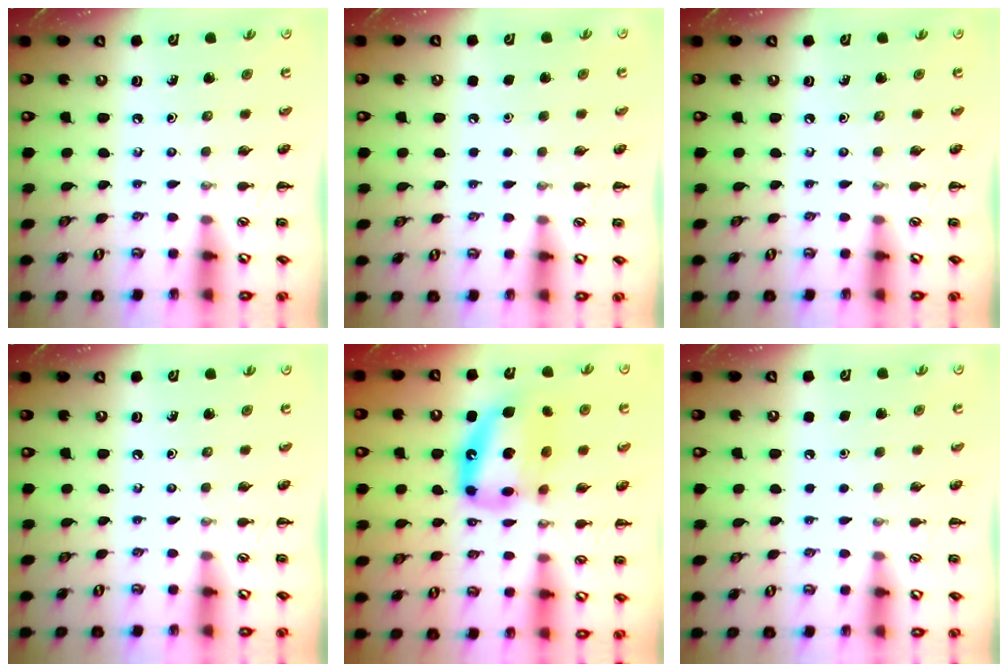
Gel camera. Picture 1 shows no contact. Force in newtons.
{"total": 1.7, "press": 1.7, "slide": 0.1}
{"total": 0.0}
{"total": 0.0}
{"total": 15.0, "press": 14.4, "slide": 4.2}
{"total": 1.7, "press": 1.7, "slide": 0.1}